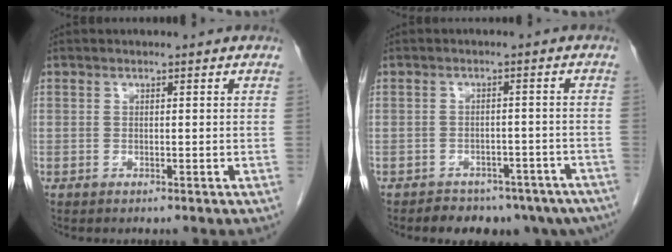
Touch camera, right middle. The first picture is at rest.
{"total": 12.0, "force": [-9.5, 6.2, 3.9], "torque": [-0.044, 0.008, -0.104]}